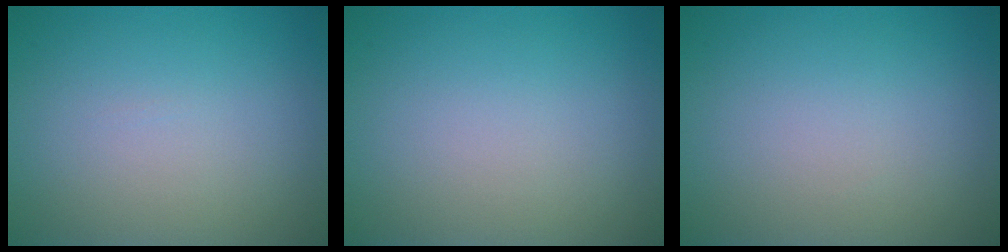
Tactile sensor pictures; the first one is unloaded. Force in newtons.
{"total": 0.0}
{"total": 0.0}